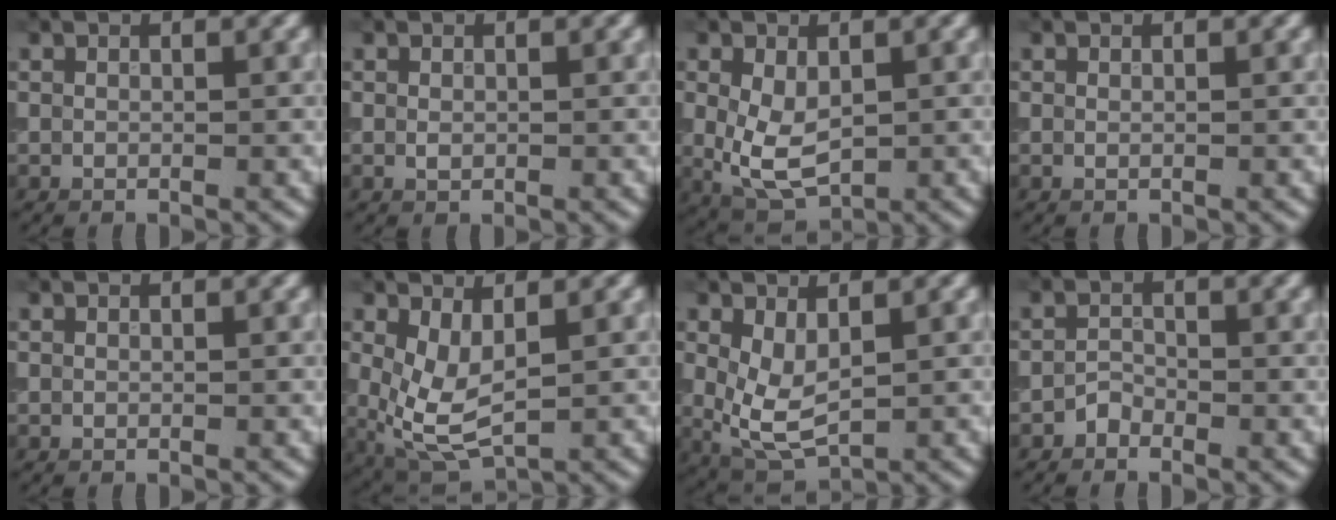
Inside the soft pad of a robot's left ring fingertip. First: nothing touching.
{"total": 0.7, "force": [0.0, 0.5, 0.5], "torque": [-0.007, -0.002, 0.001]}
{"total": 4.9, "force": [0.0, 2.9, 3.9], "torque": [-0.088, -0.009, 0.010]}
{"total": 0.0}
{"total": 0.0}
{"total": 5.0, "force": [0.4, 2.4, 4.4], "torque": [-0.107, -0.015, 0.015]}
{"total": 4.2, "force": [0.6, 2.1, 3.5], "torque": [-0.083, -0.011, 0.019]}
{"total": 1.1, "force": [-0.9, 0.6, 0.2], "torque": [-0.001, 0.005, -0.019]}